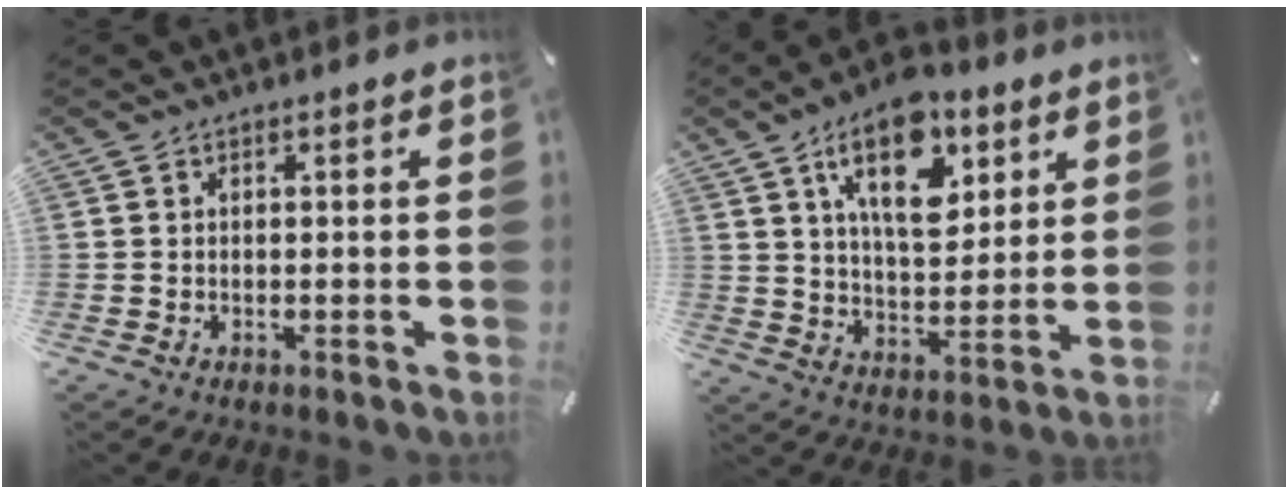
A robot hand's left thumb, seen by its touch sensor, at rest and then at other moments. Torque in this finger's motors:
{"motor_torque": [1.05, 0.29, 1.39, -1.38, 0.20]}